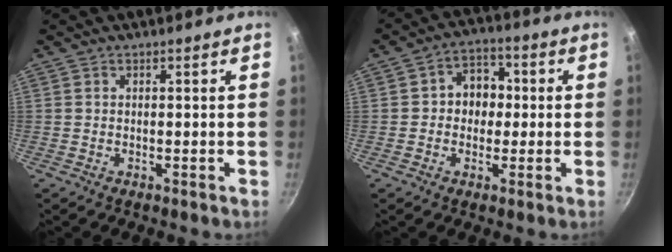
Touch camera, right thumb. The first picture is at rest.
{"total": 7.5, "force": [0.3, 6.2, 4.2], "torque": [-0.013, 0.015, -0.006]}